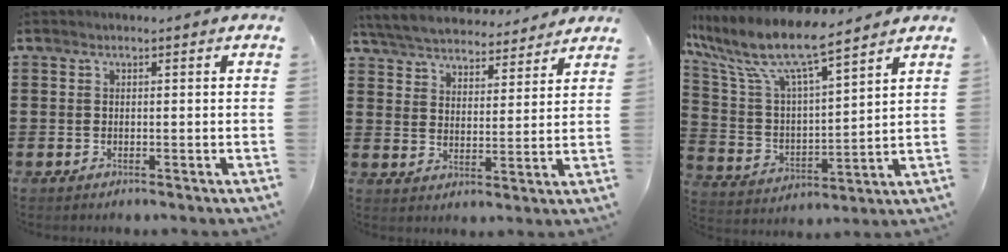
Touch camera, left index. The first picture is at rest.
{"total": 5.8, "force": [5.7, 0.6, 0.7], "torque": [-0.041, -0.031, 0.101]}
{"total": 9.1, "force": [7.5, 1.3, 5.0], "torque": [-0.130, -0.044, 0.123]}